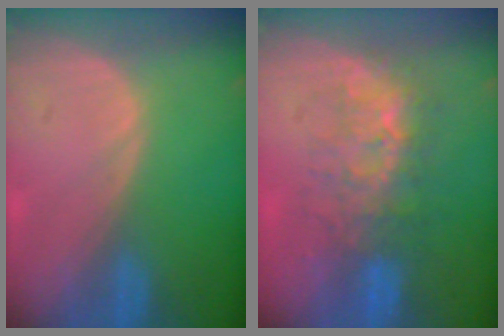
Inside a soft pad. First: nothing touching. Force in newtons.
{"total": 7.6, "press": 7.3, "slide": 2.3}